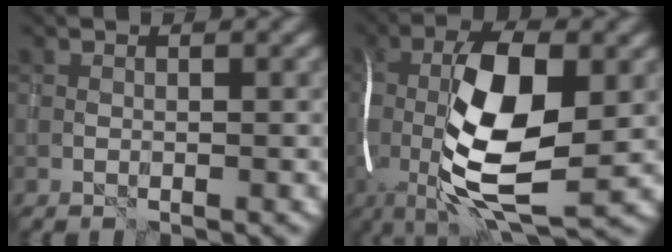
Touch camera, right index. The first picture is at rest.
{"total": 13.9, "force": [-0.9, 5.6, 12.7], "torque": [-0.236, 0.004, -0.024]}